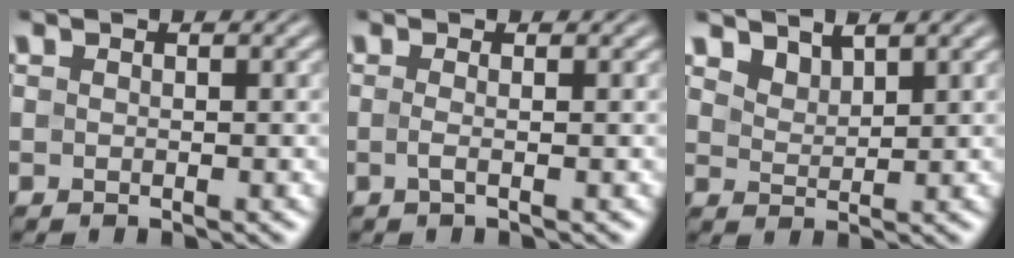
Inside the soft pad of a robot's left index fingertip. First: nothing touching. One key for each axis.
{"total": 1.0, "fx": -0.4, "fy": 0.1, "fz": 0.9, "tx": -0.022, "ty": -0.005, "tz": -0.007}
{"total": 1.9, "fx": 1.6, "fy": 0.6, "fz": 0.6, "tx": -0.021, "ty": -0.004, "tz": 0.035}